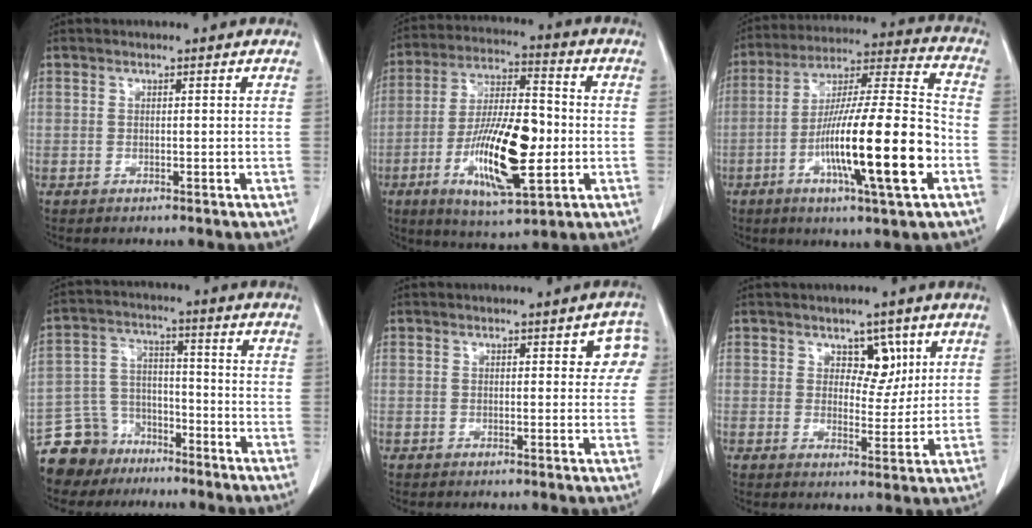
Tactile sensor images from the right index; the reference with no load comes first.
{"total": 16.2, "force": [-3.5, 4.4, 15.1], "torque": [-0.286, -0.003, -0.056]}
{"total": 19.8, "force": [-6.1, 1.3, 18.8], "torque": [-0.320, -0.005, -0.100]}
{"total": 9.1, "force": [-6.9, 5.9, 0.3], "torque": [-0.014, 0.029, -0.124]}
{"total": 4.5, "force": [1.7, 1.9, 3.7], "torque": [-0.022, 0.007, 0.011]}
{"total": 4.8, "force": [2.3, 2.9, 3.0], "torque": [-0.031, 0.000, 0.036]}